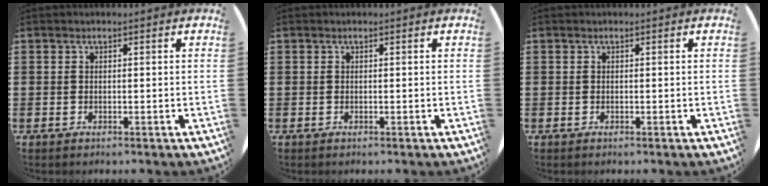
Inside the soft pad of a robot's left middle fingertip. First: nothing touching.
{"total": 0.0}
{"total": 0.0}